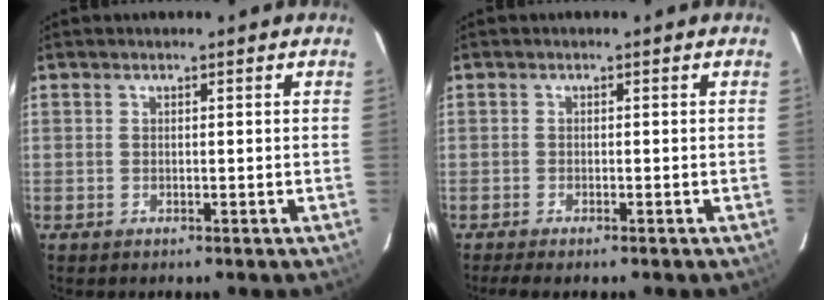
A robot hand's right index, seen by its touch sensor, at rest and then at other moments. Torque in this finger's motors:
{"motor_torque": [0.03, 0.05, 0.13, 0.02]}